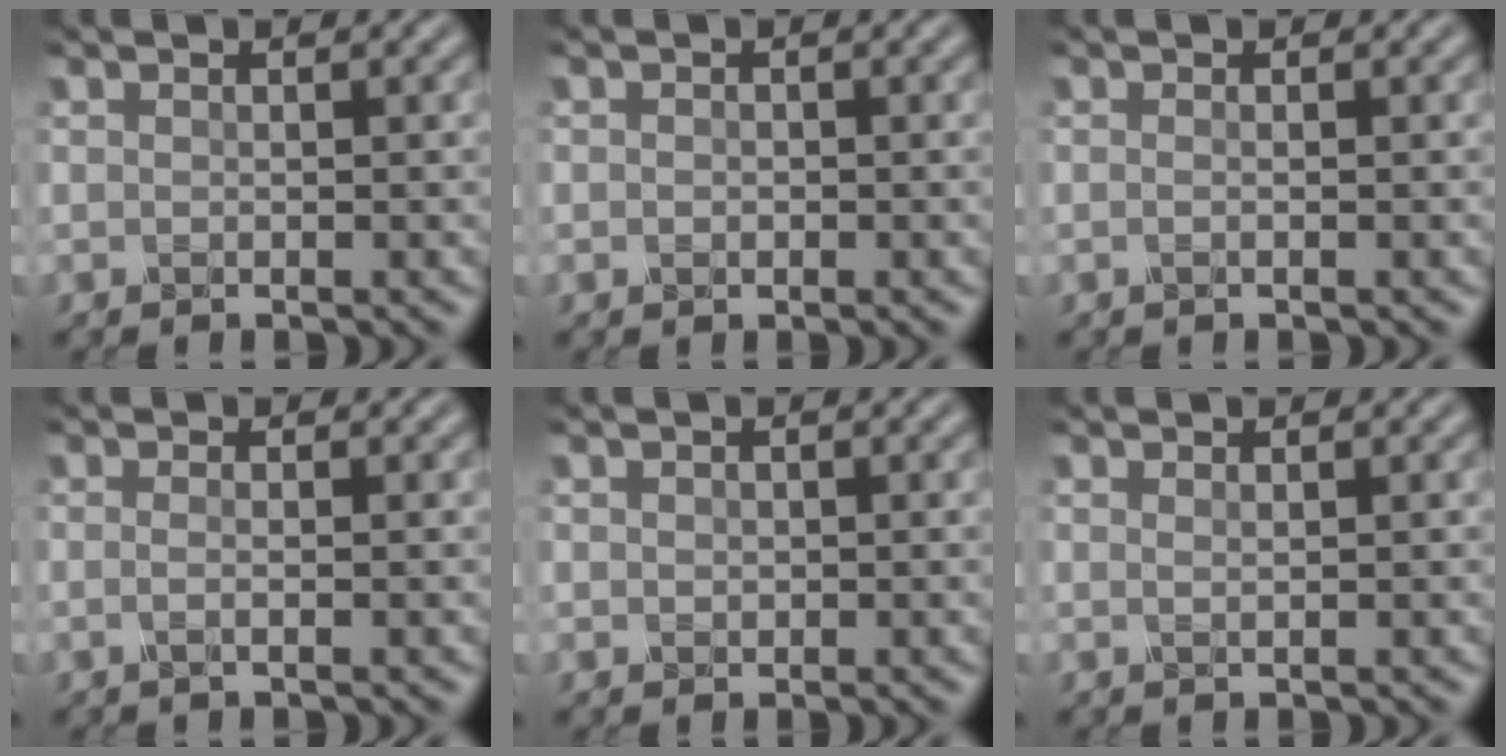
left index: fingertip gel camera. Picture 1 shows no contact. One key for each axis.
{"total": 0.6, "fx": -0.1, "fy": 0.5, "fz": 0.4, "tx": -0.005, "ty": -0.002, "tz": -0.002}
{"total": 0.7, "fx": -0.1, "fy": 0.2, "fz": 0.7, "tx": -0.012, "ty": -0.007, "tz": -0.006}
{"total": 1.2, "fx": -0.1, "fy": 0.5, "fz": 1.1, "tx": -0.016, "ty": -0.008, "tz": -0.010}
{"total": 0.6, "fx": 0.2, "fy": 0.6, "fz": 0.2, "tx": -0.003, "ty": -0.002, "tz": 0.003}
{"total": 0.6, "fx": 0.3, "fy": 0.2, "fz": 0.5, "tx": -0.007, "ty": 0.000, "tz": 0.005}